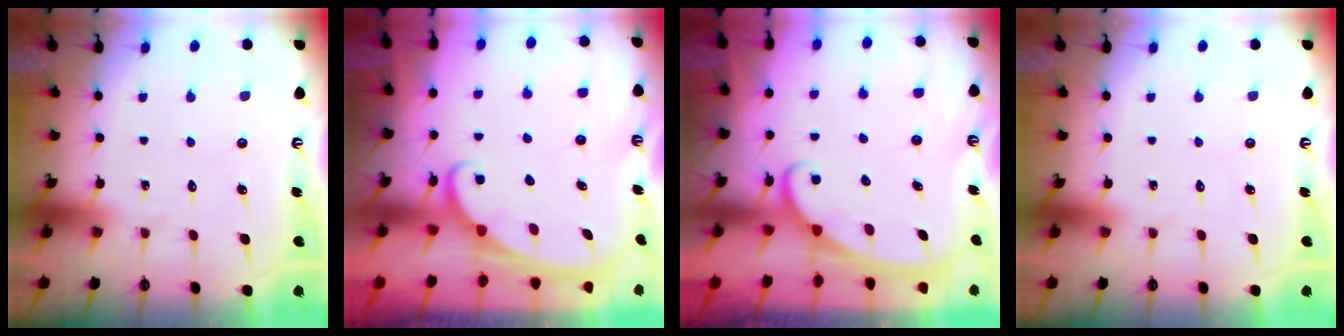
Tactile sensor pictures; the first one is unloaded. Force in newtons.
{"total": 2.4, "press": 2.4, "slide": 0.3}
{"total": 2.6, "press": 2.6, "slide": 0.3}
{"total": 0.0}